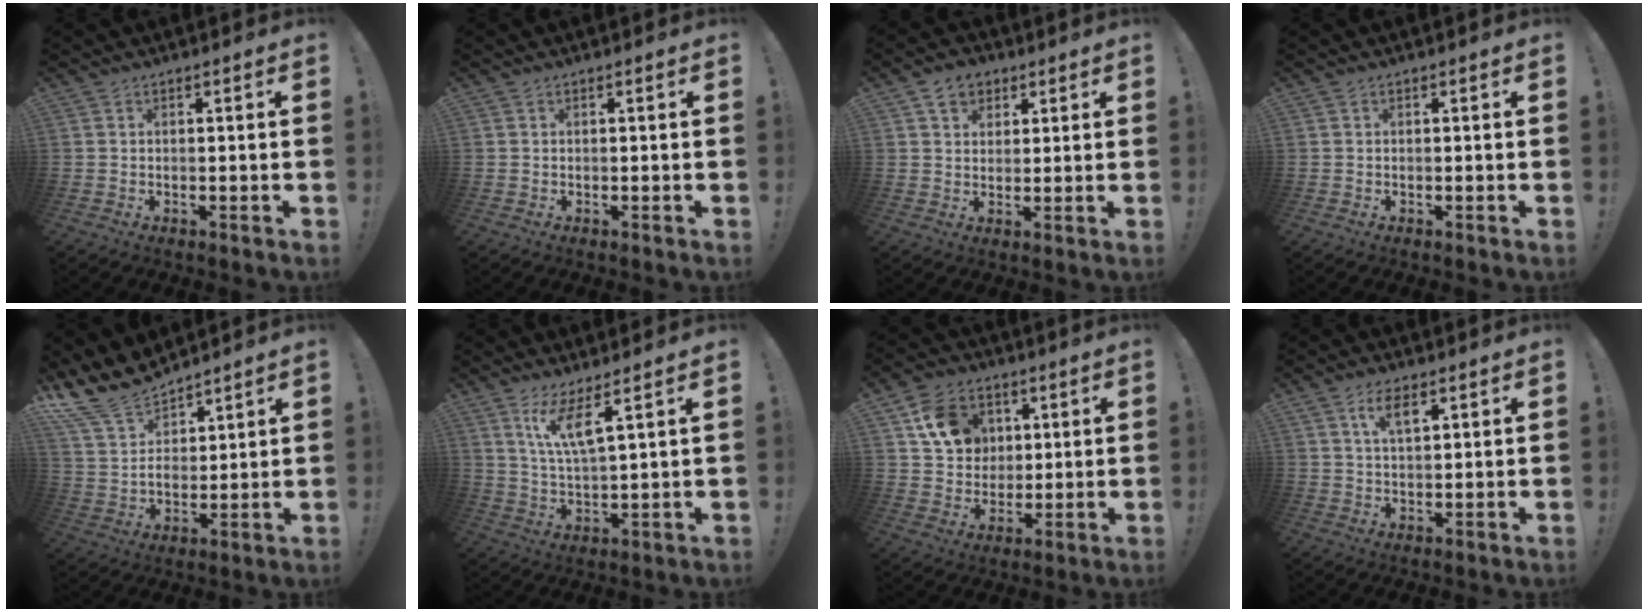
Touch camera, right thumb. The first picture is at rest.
{"total": 0.0}
{"total": 7.1, "force": [3.7, 5.4, 2.7], "torque": [-0.033, -0.011, 0.070]}
{"total": 0.0}
{"total": 13.9, "force": [11.7, 6.0, 4.7], "torque": [-0.107, -0.081, 0.221]}
{"total": 9.4, "force": [5.6, 1.7, 7.4], "torque": [-0.138, -0.023, 0.095]}
{"total": 14.0, "force": [5.2, 11.1, 6.8], "torque": [-0.098, -0.009, 0.106]}
{"total": 5.6, "force": [2.9, 2.4, 4.2], "torque": [-0.065, -0.010, 0.047]}